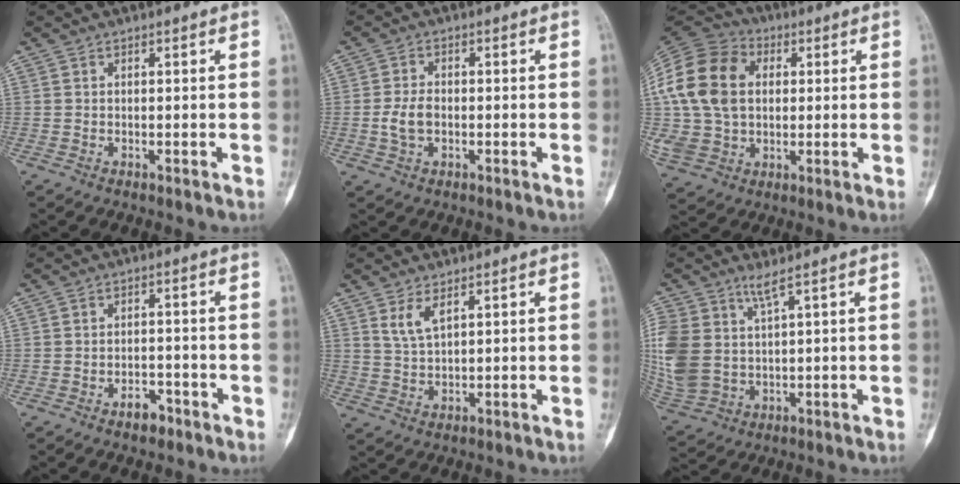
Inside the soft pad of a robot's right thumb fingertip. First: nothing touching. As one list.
[{"total": 3.1, "force": [-0.6, 2.6, 1.5], "torque": [-0.044, 0.012, -0.013]}, {"total": 21.8, "force": [3.2, 16.3, 14.2], "torque": [-0.289, 0.024, 0.067]}, {"total": 3.5, "force": [-2.3, 2.0, 1.7], "torque": [-0.016, 0.019, -0.031]}, {"total": 2.8, "force": [2.3, 1.4, 1.0], "torque": [-0.030, -0.007, 0.052]}, {"total": 12.3, "force": [3.8, 6.6, 9.6], "torque": [-0.229, -0.017, 0.090]}]